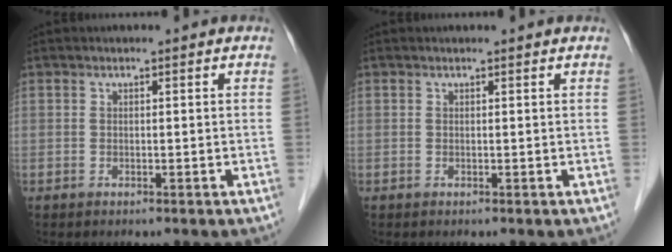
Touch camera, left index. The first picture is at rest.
{"total": 0.7, "force": [0.7, 0.0, 0.1], "torque": [-0.007, 0.001, 0.006]}